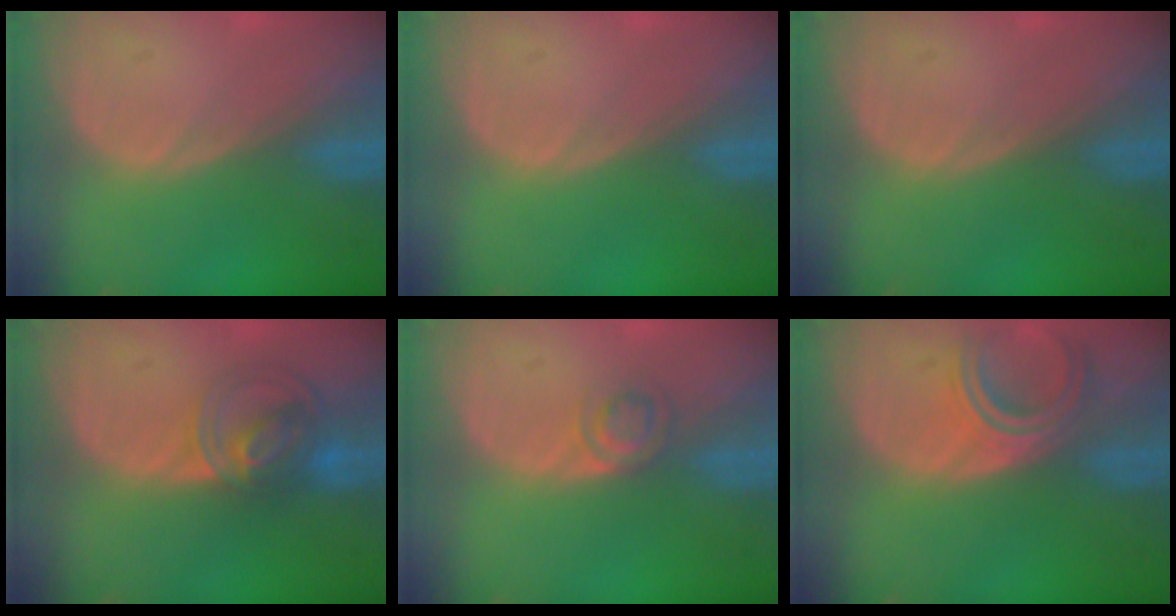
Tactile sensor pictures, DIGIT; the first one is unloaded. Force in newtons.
{"total": 0.0}
{"total": 0.0}
{"total": 7.5, "press": 6.2, "slide": 4.1}
{"total": 3.0, "press": 2.9, "slide": 0.2}
{"total": 5.2, "press": 5.0, "slide": 1.4}